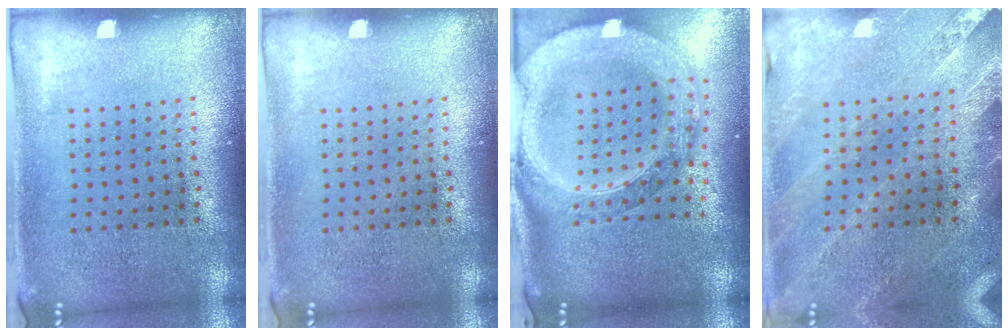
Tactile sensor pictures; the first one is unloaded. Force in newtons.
{"total": 0.0}
{"total": 3.5, "press": 2.8, "slide": 2.0}
{"total": 0.6, "press": 0.6, "slide": 0.2}